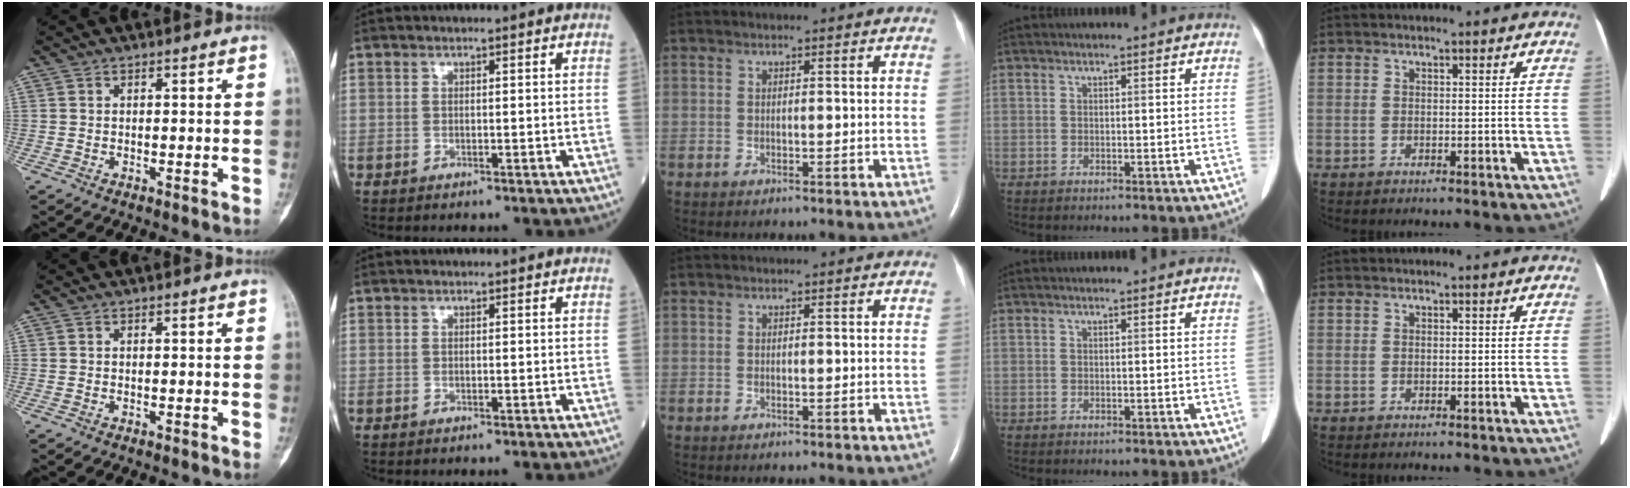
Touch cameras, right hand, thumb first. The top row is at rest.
{}